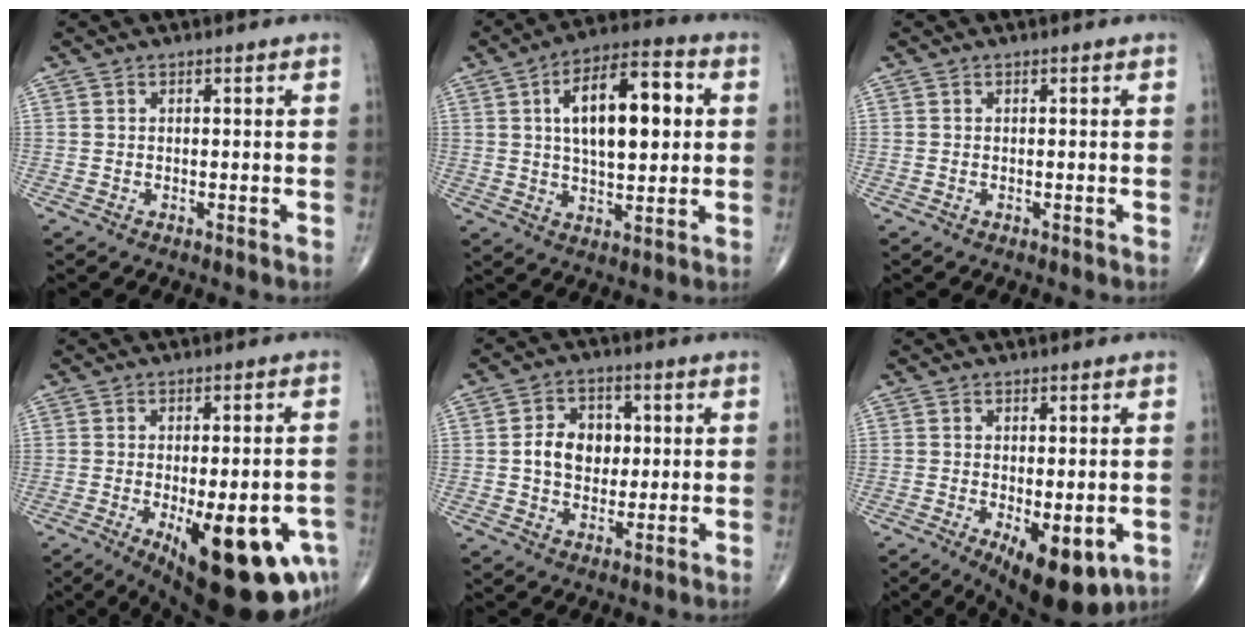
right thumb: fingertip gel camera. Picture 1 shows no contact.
{"total": 15.6, "force": [3.0, 7.0, 13.6], "torque": [-0.201, 0.013, 0.044]}
{"total": 0.0}
{"total": 21.0, "force": [-8.0, 7.8, 17.8], "torque": [-0.186, -0.001, -0.090]}
{"total": 8.5, "force": [0.8, 6.5, 5.4], "torque": [-0.057, 0.009, 0.009]}
{"total": 11.7, "force": [-4.4, 5.1, 9.6], "torque": [-0.127, -0.010, -0.054]}